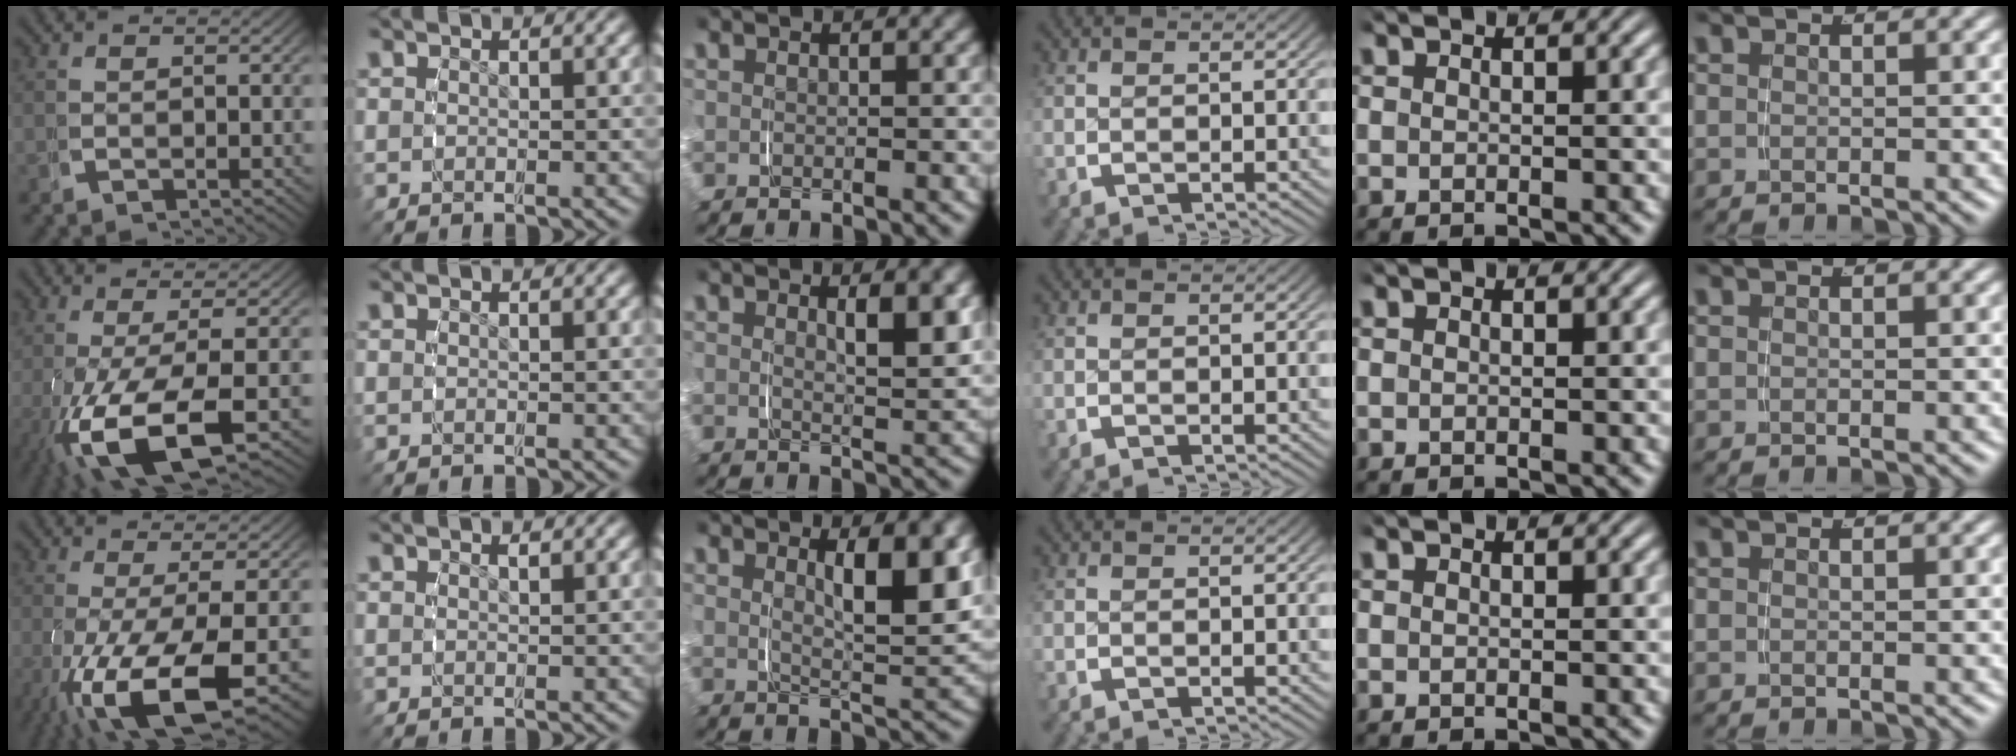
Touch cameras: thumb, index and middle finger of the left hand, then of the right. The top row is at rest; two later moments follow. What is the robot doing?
{"motion": "grasp_and_lifting", "object": "phone"}